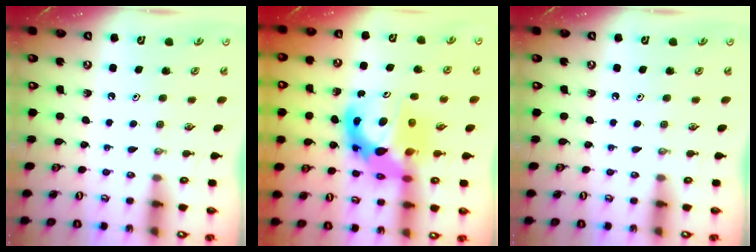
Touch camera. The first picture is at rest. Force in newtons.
{"total": 13.7, "press": 13.6, "slide": 1.1}
{"total": 0.0}